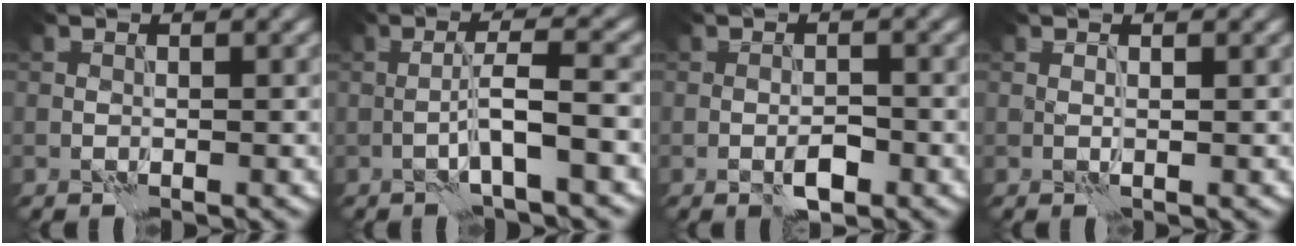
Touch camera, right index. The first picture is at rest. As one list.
[{"total": 3.8, "force": [-1.0, 0.3, 3.6], "torque": [-0.065, 0.010, -0.023]}, {"total": 2.1, "force": [-1.1, 0.8, 1.6], "torque": [-0.027, 0.001, -0.020]}, {"total": 0.6, "force": [0.4, 0.1, 0.5], "torque": [-0.011, -0.001, 0.004]}]